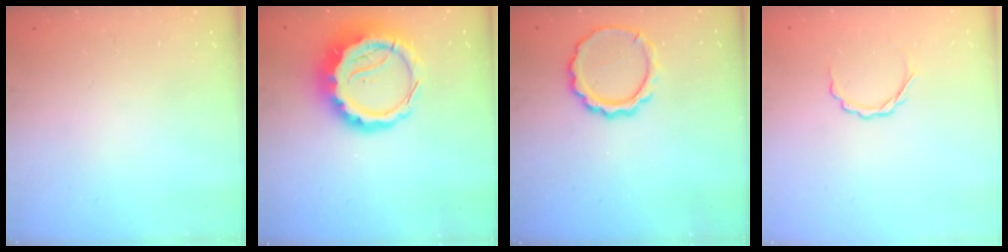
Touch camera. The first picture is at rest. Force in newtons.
{"total": 13.8, "press": 13.4, "slide": 3.0}
{"total": 9.8, "press": 9.8, "slide": 1.1}
{"total": 4.2, "press": 4.0, "slide": 1.0}